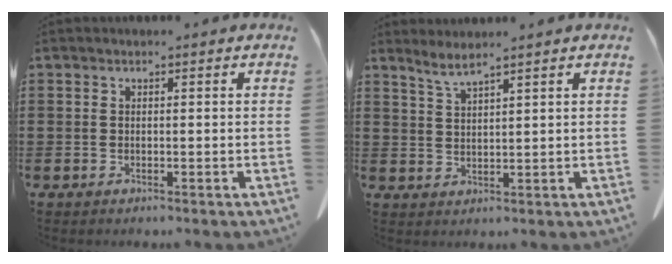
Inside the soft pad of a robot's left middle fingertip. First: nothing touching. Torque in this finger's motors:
{"motor_torque": [0.01, -0.01, -0.03, 0.00]}